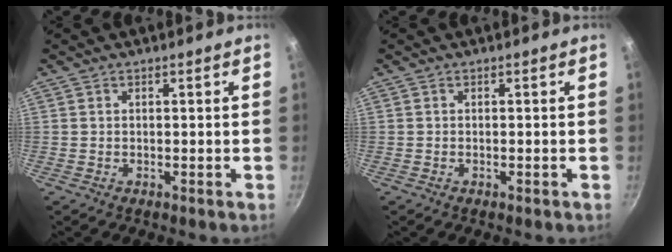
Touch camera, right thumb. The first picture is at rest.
{"total": 0.5, "force": [-0.3, 0.1, 0.4], "torque": [-0.009, 0.004, -0.005]}